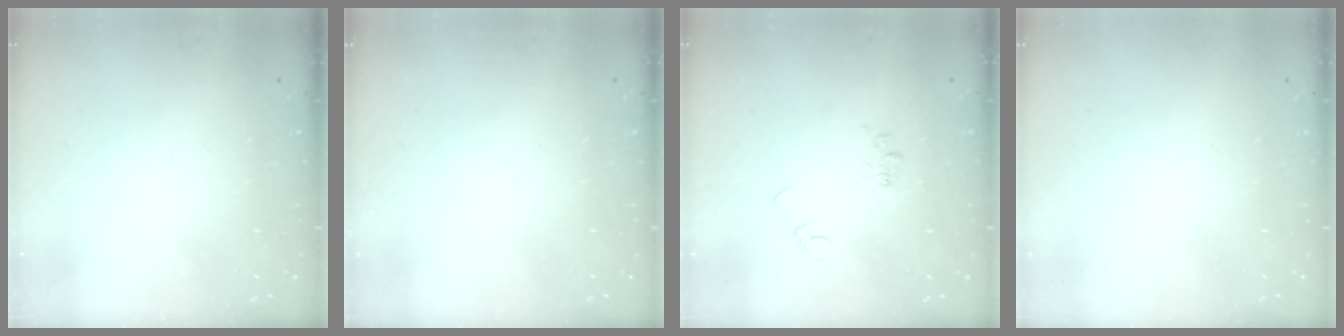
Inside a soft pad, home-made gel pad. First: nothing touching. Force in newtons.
{"total": 0.0}
{"total": 3.6, "press": 3.6, "slide": 0.6}
{"total": 1.7, "press": 1.6, "slide": 0.1}